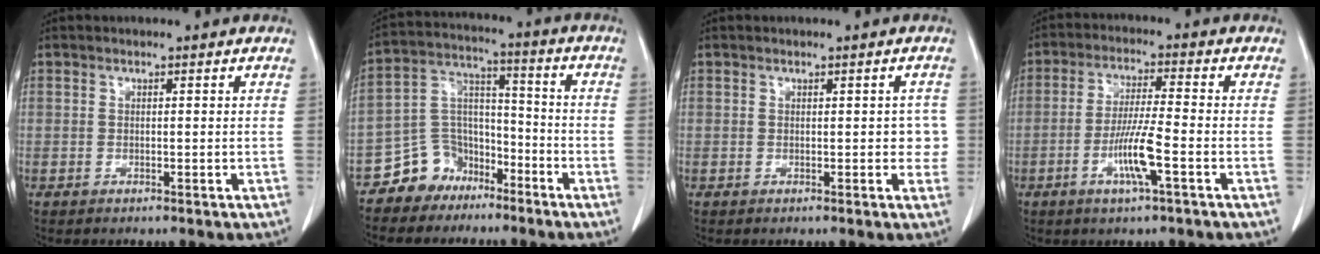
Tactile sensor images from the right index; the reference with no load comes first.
{"total": 8.8, "force": [-6.2, 6.1, 1.0], "torque": [-0.020, 0.042, -0.110]}
{"total": 2.2, "force": [0.2, 1.5, 1.6], "torque": [-0.005, 0.012, 0.002]}
{"total": 7.4, "force": [-2.7, 0.0, 6.9], "torque": [-0.135, -0.005, -0.049]}